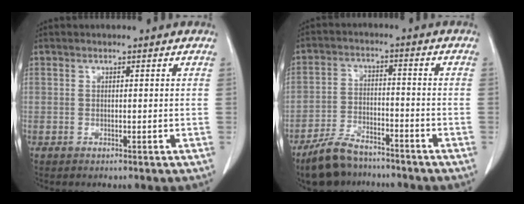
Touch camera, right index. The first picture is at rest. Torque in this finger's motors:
{"motor_torque": [0.43, -0.40, 0.29, 0.03]}